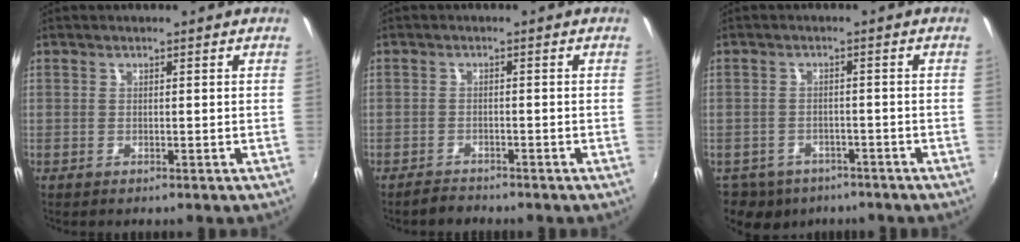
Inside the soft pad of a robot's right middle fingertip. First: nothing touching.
{"total": 1.9, "force": [-1.8, 0.5, 0.1], "torque": [-0.011, 0.002, -0.032]}
{"total": 9.0, "force": [-6.1, 5.9, 3.0], "torque": [-0.081, -0.007, -0.084]}